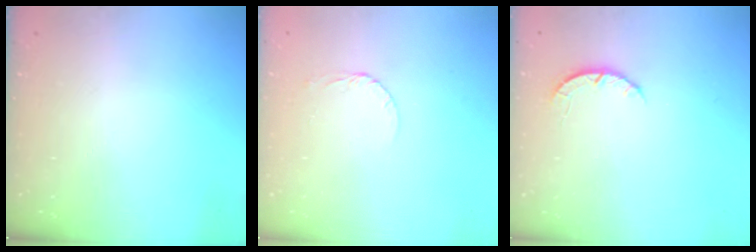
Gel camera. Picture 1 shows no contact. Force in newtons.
{"total": 2.6, "press": 2.6, "slide": 0.1}
{"total": 2.7, "press": 2.6, "slide": 0.4}